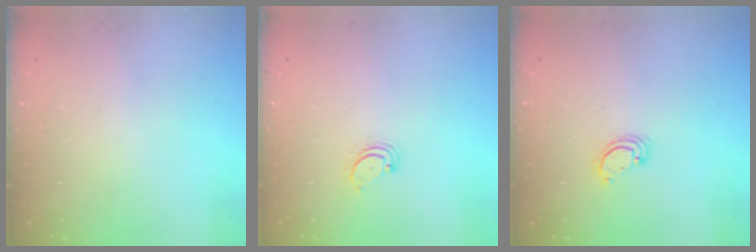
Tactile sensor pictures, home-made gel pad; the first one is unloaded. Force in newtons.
{"total": 2.6, "press": 2.5, "slide": 0.3}
{"total": 2.8, "press": 2.8, "slide": 0.2}